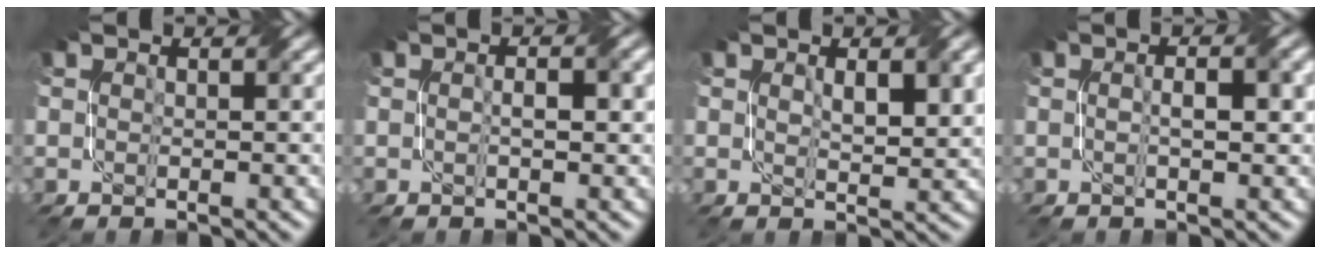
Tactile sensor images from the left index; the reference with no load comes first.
{"total": 2.0, "force": [0.0, 0.5, 1.9], "torque": [-0.031, 0.002, 0.000]}
{"total": 3.0, "force": [0.9, 1.0, 2.6], "torque": [-0.046, -0.002, 0.021]}
{"total": 2.6, "force": [0.1, 0.7, 2.5], "torque": [-0.035, 0.001, -0.002]}